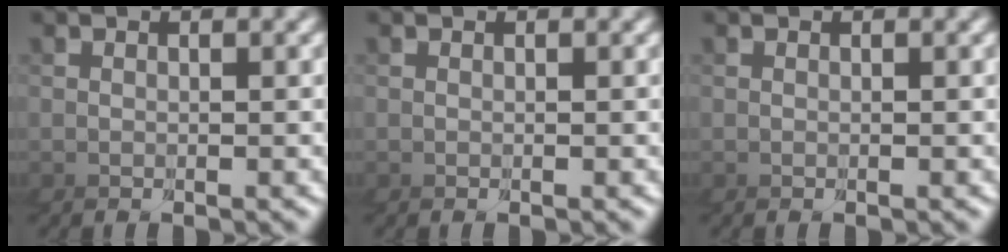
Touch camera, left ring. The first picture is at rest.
{"total": 0.0}
{"total": 0.0}